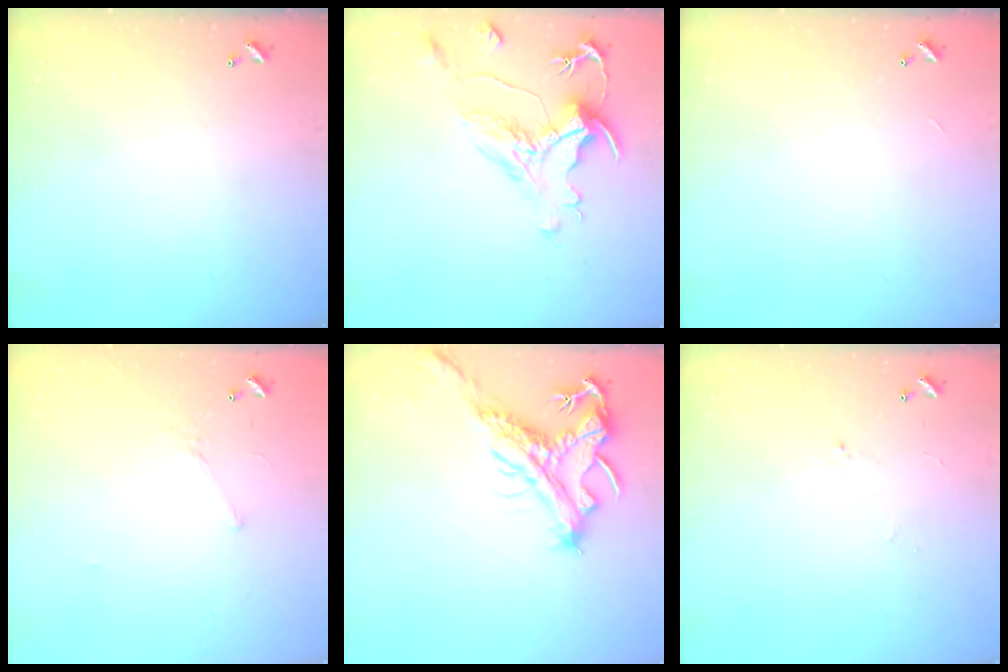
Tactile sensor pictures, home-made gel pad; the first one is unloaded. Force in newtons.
{"total": 1.4, "press": 0.7, "slide": 1.2}
{"total": 0.0}
{"total": 4.2, "press": 4.1, "slide": 0.9}
{"total": 2.1, "press": 1.7, "slide": 1.2}
{"total": 0.6, "press": 0.2, "slide": 0.5}